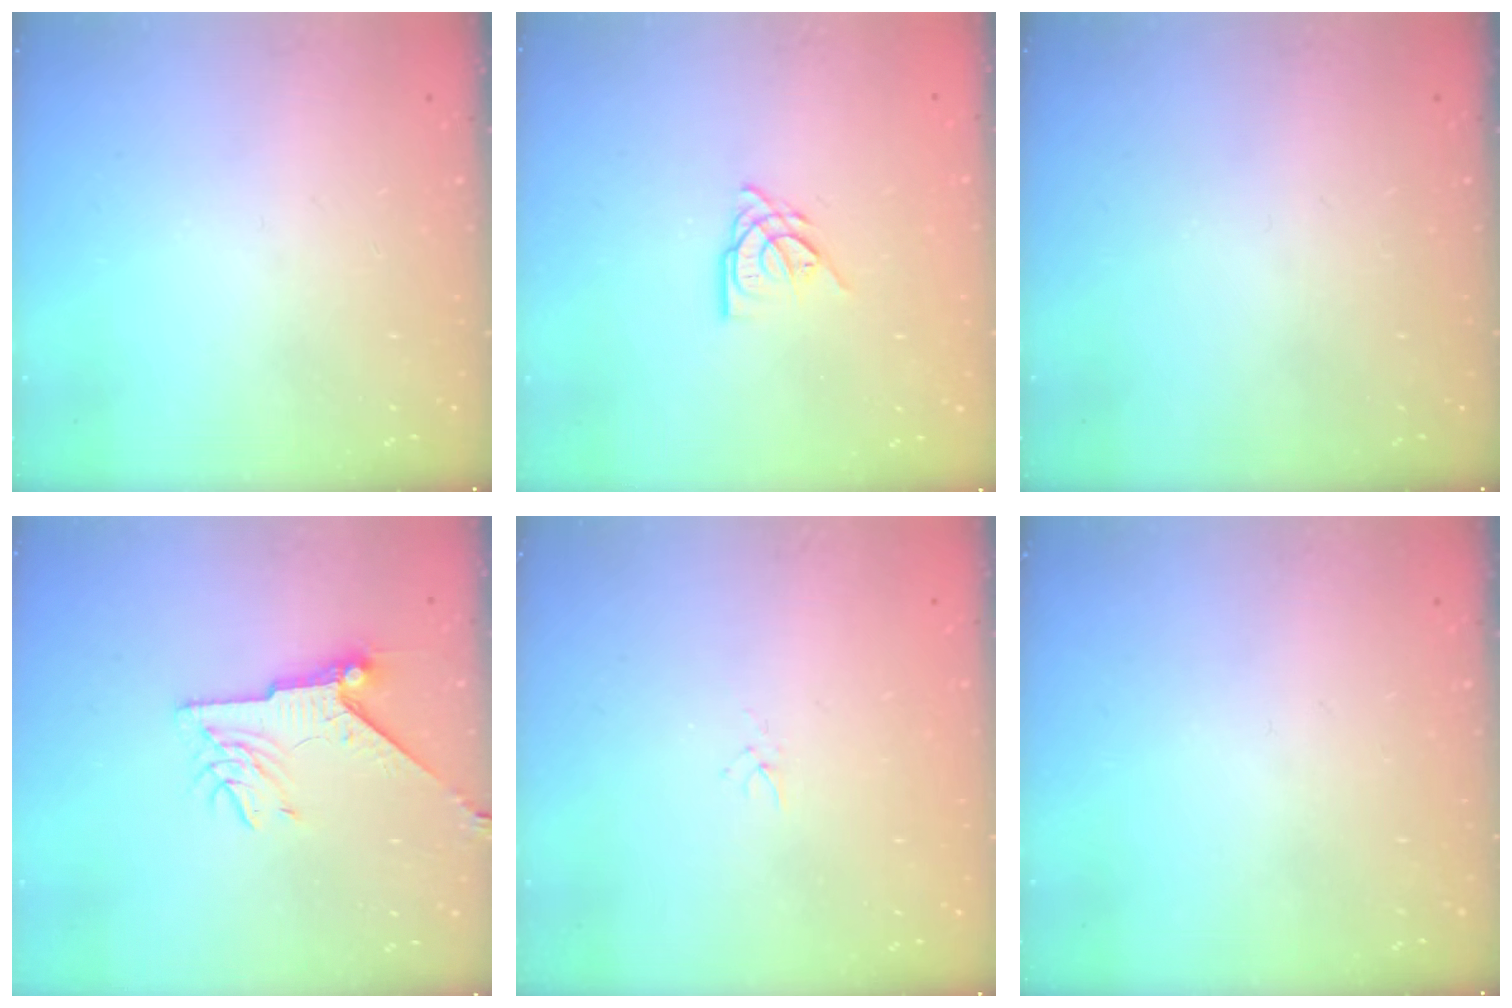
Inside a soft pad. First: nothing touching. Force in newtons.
{"total": 7.2, "press": 7.2, "slide": 0.7}
{"total": 0.0}
{"total": 8.3, "press": 8.2, "slide": 0.8}
{"total": 1.0, "press": 1.0, "slide": 0.3}
{"total": 0.0}